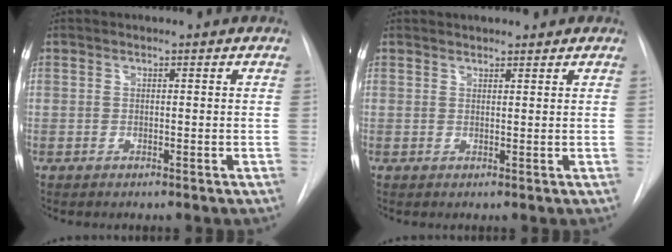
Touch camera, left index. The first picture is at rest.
{"total": 3.2, "force": [2.8, 1.0, 1.1], "torque": [-0.012, 0.019, 0.036]}